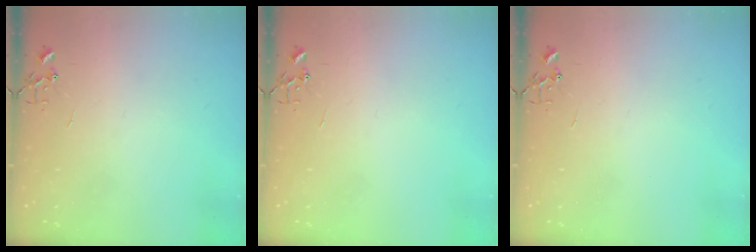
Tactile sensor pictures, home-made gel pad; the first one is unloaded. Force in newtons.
{"total": 0.0}
{"total": 0.0}